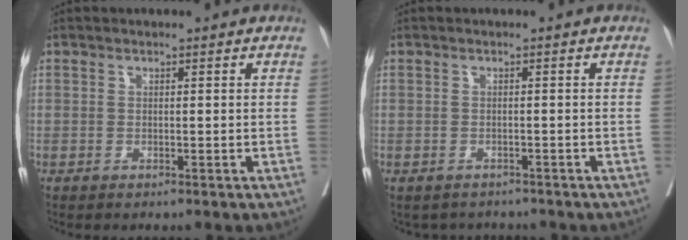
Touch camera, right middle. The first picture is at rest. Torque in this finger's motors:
{"motor_torque": [0.16, -0.24, -0.02, -0.01]}